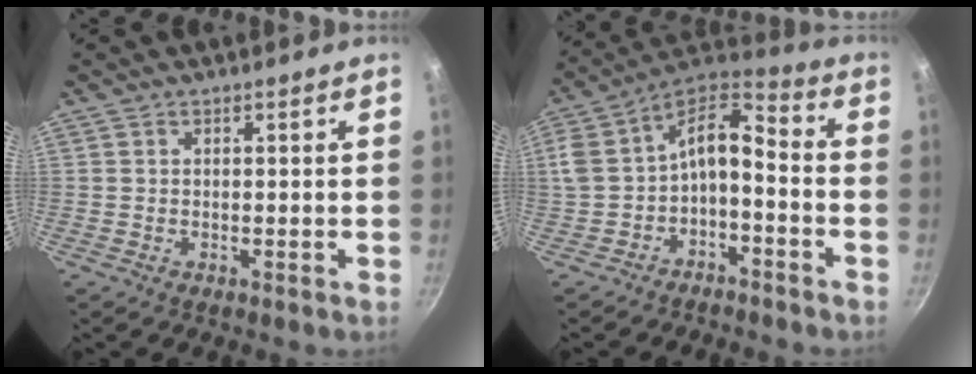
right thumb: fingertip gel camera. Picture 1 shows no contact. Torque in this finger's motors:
{"motor_torque": [0.25, 0.16, 1.06, -0.21, 0.12]}